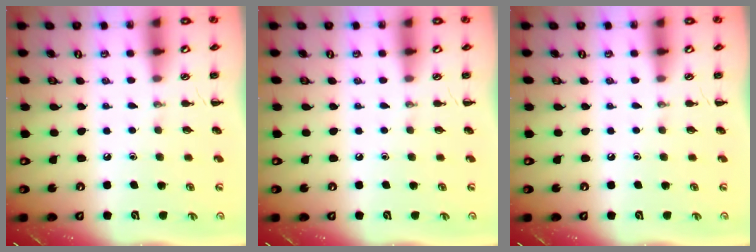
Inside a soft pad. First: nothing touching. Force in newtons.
{"total": 0.0}
{"total": 0.0}